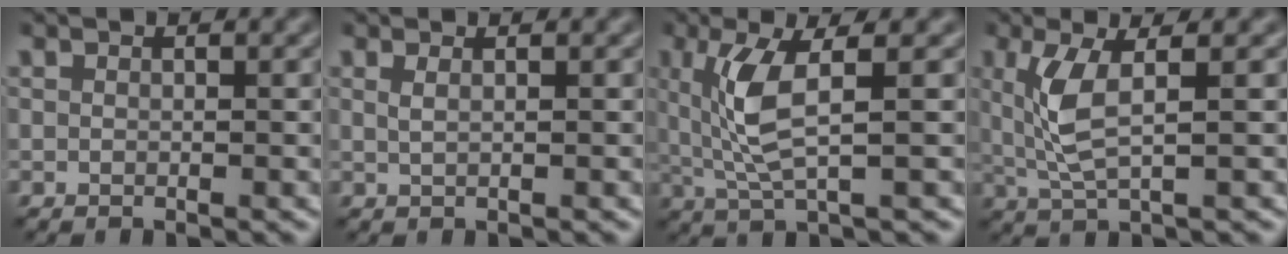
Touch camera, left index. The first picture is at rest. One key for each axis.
{"total": 1.0, "fx": 0.1, "fy": 0.4, "fz": 0.9, "tx": -0.006, "ty": 0.002, "tz": -0.002}
{"total": 4.8, "fx": 0.3, "fy": 1.2, "fz": 4.7, "tx": -0.105, "ty": 0.001, "tz": 0.020}
{"total": 3.8, "fx": 0.2, "fy": 1.0, "fz": 3.6, "tx": -0.085, "ty": 0.002, "tz": 0.019}